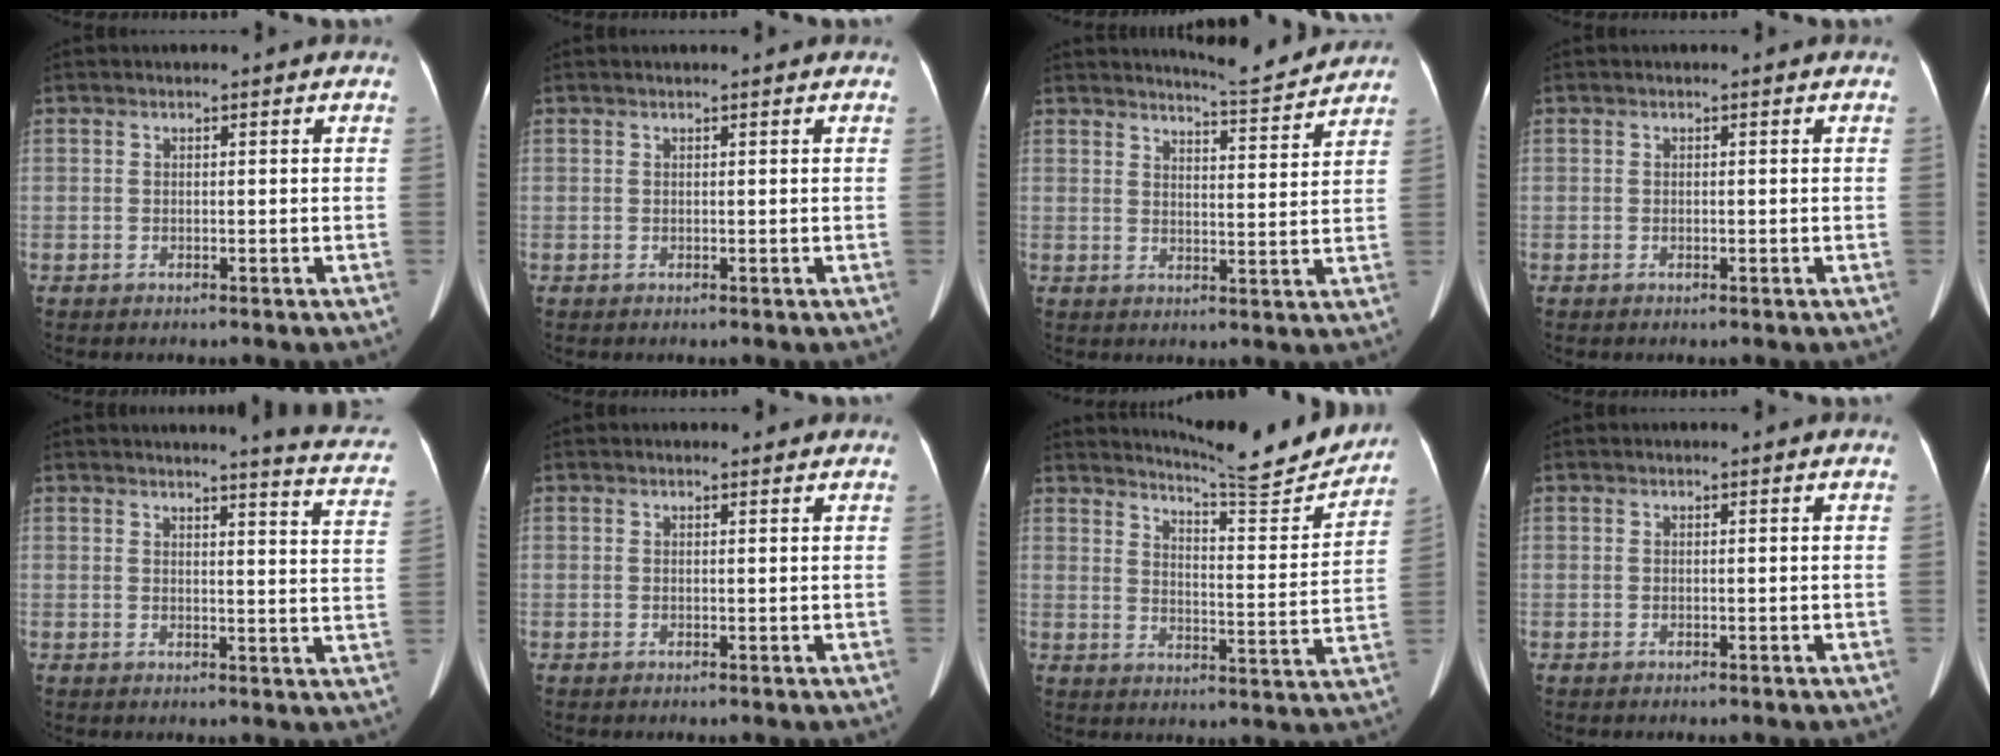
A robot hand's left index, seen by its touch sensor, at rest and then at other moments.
{"total": 1.6, "force": [1.4, 0.0, 0.7], "torque": [-0.010, 0.017, 0.021]}
{"total": 7.3, "force": [7.2, -0.4, 0.9], "torque": [-0.025, -0.015, 0.098]}
{"total": 0.0}
{"total": 11.2, "force": [10.4, -0.2, 4.0], "torque": [-0.035, -0.065, 0.089]}
{"total": 1.3, "force": [1.2, 0.3, 0.3], "torque": [-0.011, 0.002, 0.016]}
{"total": 14.4, "force": [14.0, 0.0, 3.3], "torque": [-0.051, -0.053, 0.180]}
{"total": 0.0}